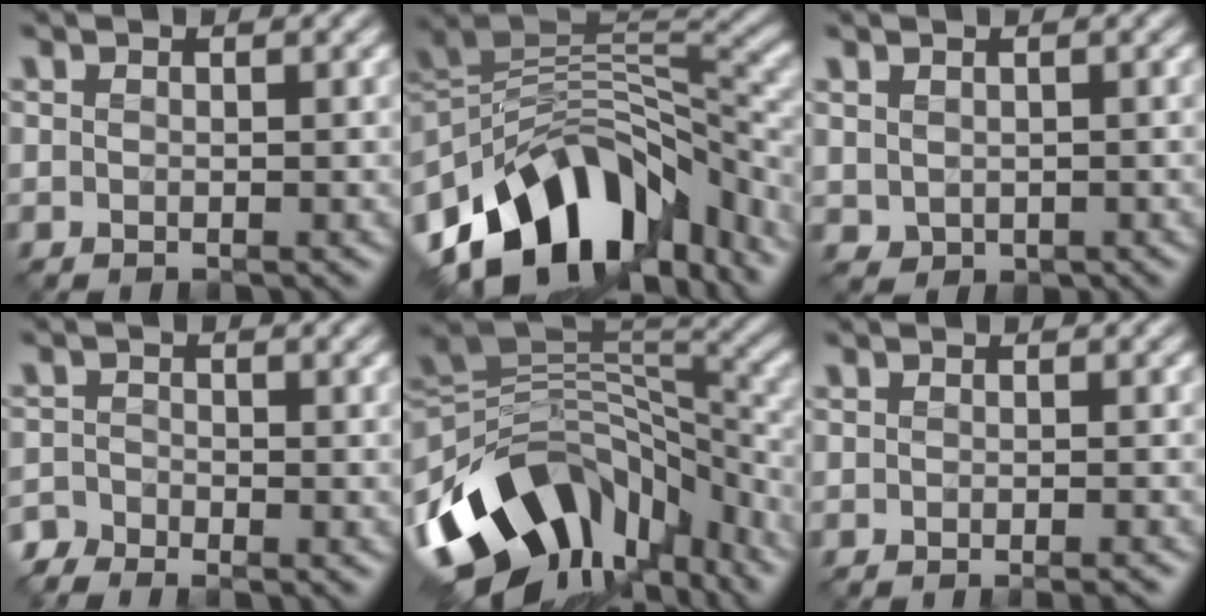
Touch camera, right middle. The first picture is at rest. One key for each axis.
{"total": 13.6, "fx": -7.6, "fy": 7.8, "fz": 8.2, "tx": -0.152, "ty": 0.012, "tz": -0.130}
{"total": 0.9, "fx": 0.4, "fy": 0.8, "fz": 0.3, "tx": -0.013, "ty": -0.004, "tz": 0.012}
{"total": 2.1, "fx": -2.0, "fy": 0.5, "fz": 0.0, "tx": -0.005, "ty": 0.001, "tz": -0.051}
{"total": 14.2, "fx": -6.9, "fy": 9.3, "fz": 8.3, "tx": -0.165, "ty": 0.002, "tz": -0.110}
{"total": 0.9, "fx": -0.7, "fy": -0.2, "fz": 0.5, "tx": -0.009, "ty": -0.004, "tz": -0.010}